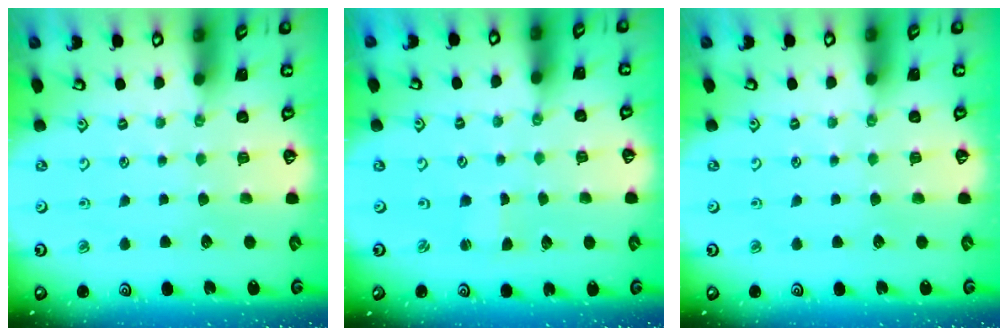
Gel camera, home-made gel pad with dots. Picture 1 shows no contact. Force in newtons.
{"total": 0.0}
{"total": 0.0}